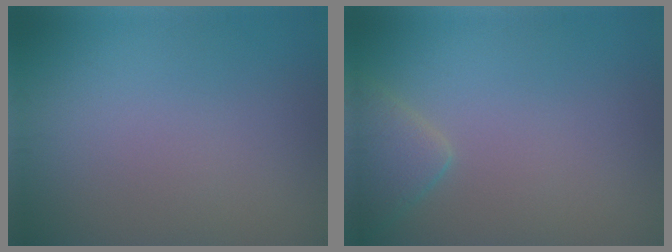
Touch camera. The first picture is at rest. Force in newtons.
{"total": 2.6, "press": 2.6, "slide": 0.2}